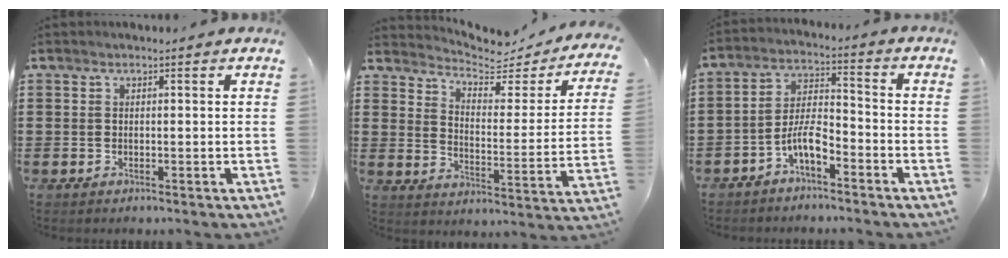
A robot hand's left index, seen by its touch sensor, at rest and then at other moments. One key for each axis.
{"total": 3.9, "fx": 3.4, "fy": 1.3, "fz": 1.2, "tx": -0.042, "ty": -0.033, "tz": 0.049}
{"total": 6.7, "fx": -4.3, "fy": 2.2, "fz": 4.6, "tx": -0.105, "ty": 0.004, "tz": -0.088}